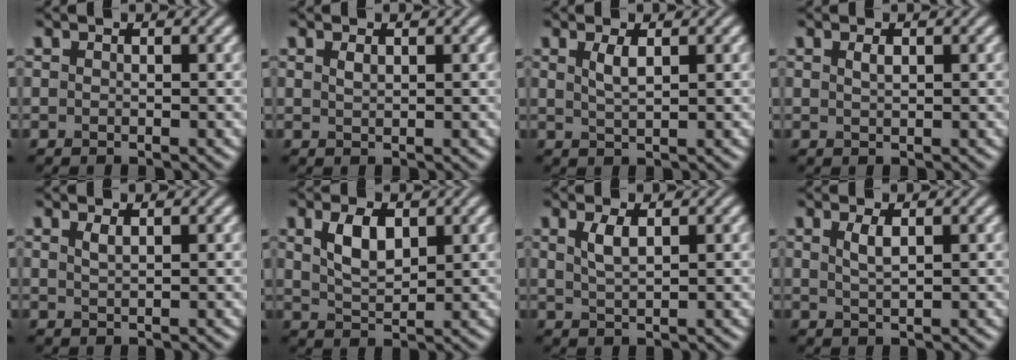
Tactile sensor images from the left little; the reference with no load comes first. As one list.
[{"total": 0.7, "force": [0.4, 0.3, 0.5], "torque": [-0.014, 0.000, 0.010]}, {"total": 1.7, "force": [0.7, 0.5, 1.4], "torque": [-0.031, 0.000, 0.016]}, {"total": 0.8, "force": [0.4, 0.3, 0.7], "torque": [-0.015, 0.001, 0.010]}, {"total": 1.0, "force": [0.6, 0.3, 0.7], "torque": [-0.014, 0.002, 0.011]}, {"total": 3.6, "force": [1.5, 1.9, 2.7], "torque": [-0.058, 0.003, 0.032]}, {"total": 2.0, "force": [0.9, 0.7, 1.6], "torque": [-0.036, 0.001, 0.019]}, {"total": 1.6, "force": [0.7, 0.4, 1.4], "torque": [-0.029, 0.001, 0.014]}]